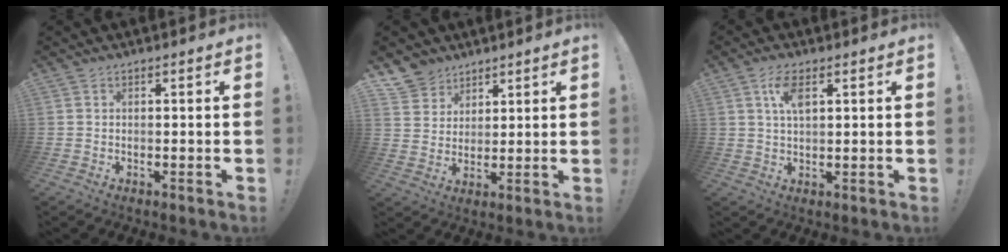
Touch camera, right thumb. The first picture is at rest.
{"total": 7.3, "force": [5.5, 4.7, 0.9], "torque": [-0.018, -0.044, 0.109]}
{"total": 6.9, "force": [2.7, 2.9, 5.7], "torque": [-0.100, 0.000, 0.045]}